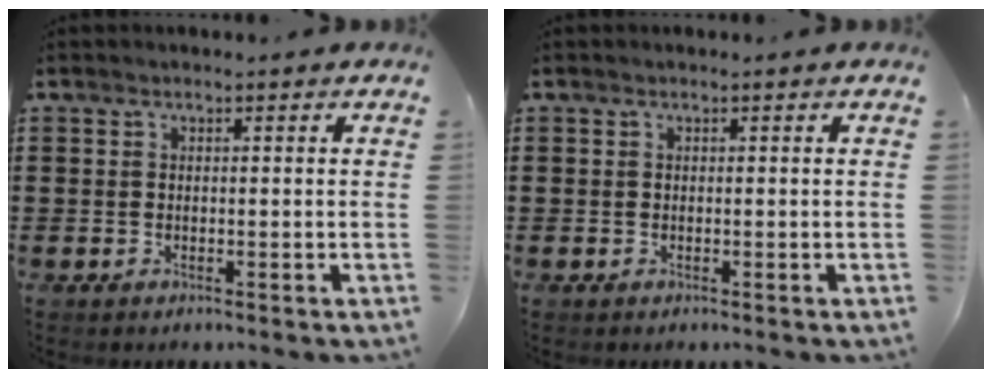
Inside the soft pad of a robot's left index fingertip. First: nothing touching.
{"total": 0.0}